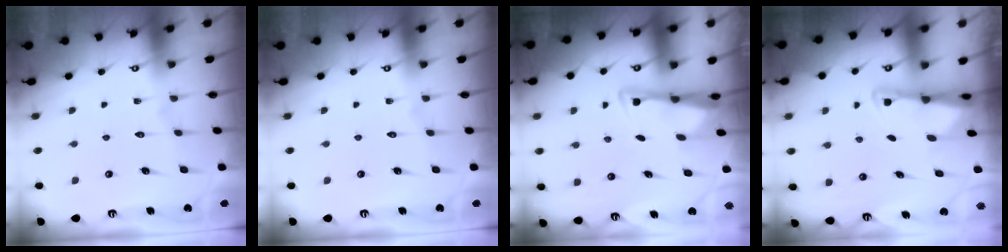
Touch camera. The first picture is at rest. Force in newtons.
{"total": 0.0}
{"total": 3.2, "press": 3.1, "slide": 0.8}
{"total": 2.4, "press": 2.4, "slide": 0.5}